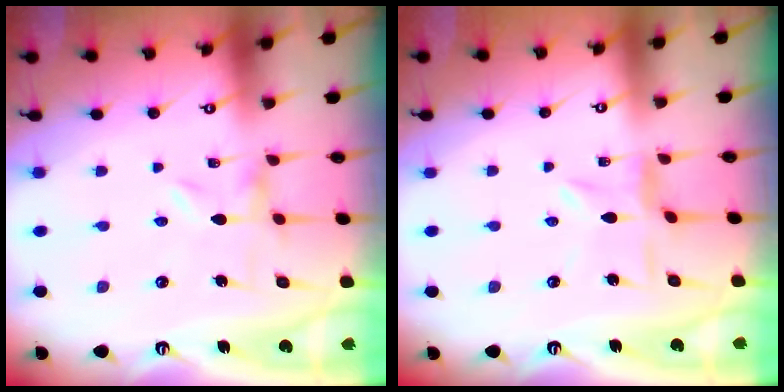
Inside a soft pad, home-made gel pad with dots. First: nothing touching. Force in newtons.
{"total": 3.6, "press": 3.6, "slide": 0.3}